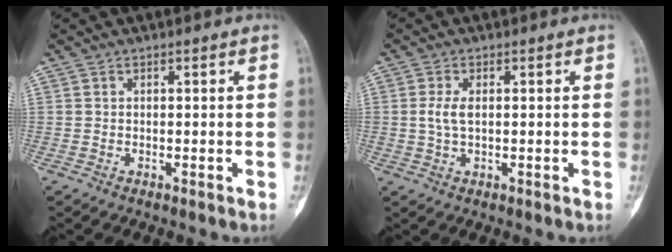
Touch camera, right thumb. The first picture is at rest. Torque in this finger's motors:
{"motor_torque": [0.13, 0.12, 0.31, 0.23, 0.04]}